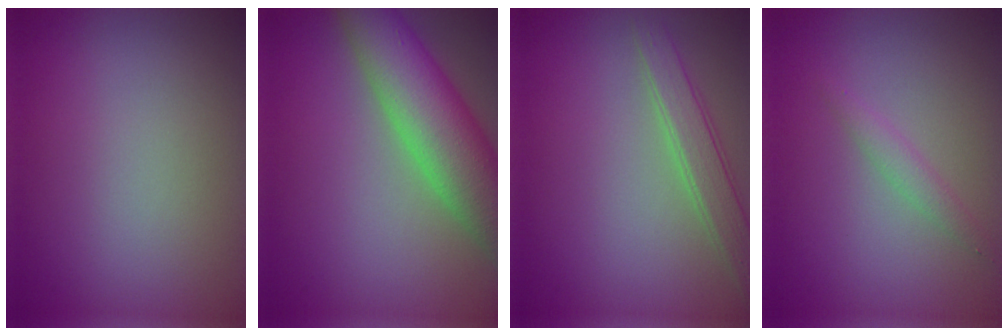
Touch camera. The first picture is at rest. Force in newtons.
{"total": 8.7, "press": 8.6, "slide": 0.5}
{"total": 2.9, "press": 2.9, "slide": 0.2}
{"total": 1.4, "press": 1.4, "slide": 0.0}